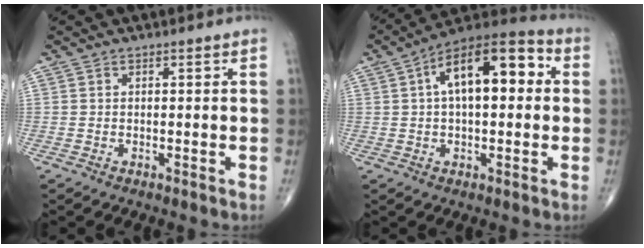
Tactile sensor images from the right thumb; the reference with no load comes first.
{"total": 16.5, "force": [3.3, 7.7, 14.2], "torque": [-0.202, 0.036, 0.042]}